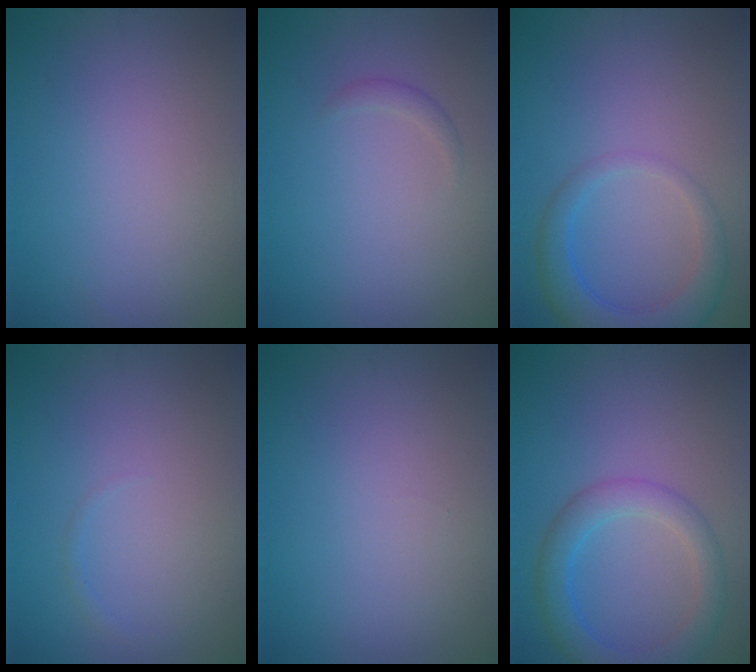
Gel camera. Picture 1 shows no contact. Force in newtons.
{"total": 0.8, "press": 0.8, "slide": 0.0}
{"total": 4.2, "press": 4.2, "slide": 0.4}
{"total": 0.5, "press": 0.5, "slide": 0.1}
{"total": 0.0}
{"total": 4.2, "press": 4.2, "slide": 0.2}